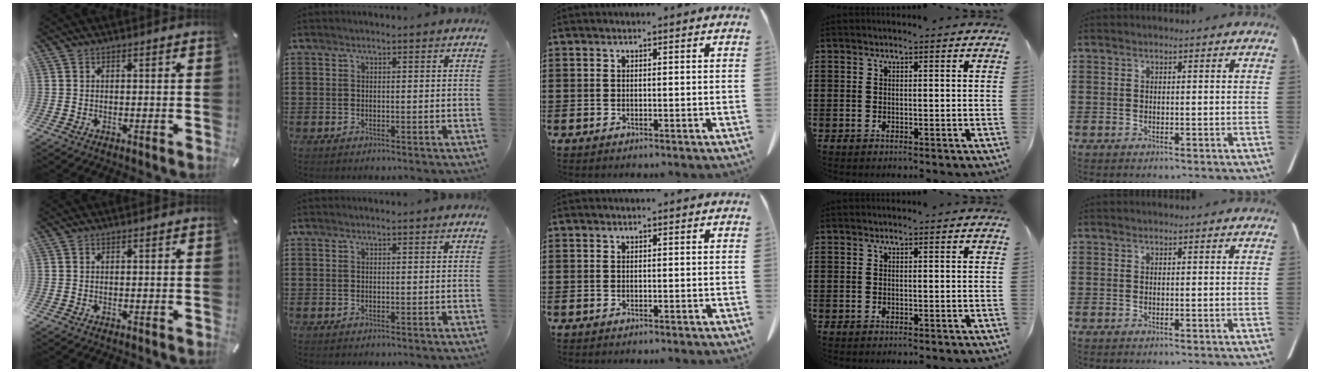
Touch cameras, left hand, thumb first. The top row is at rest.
{}